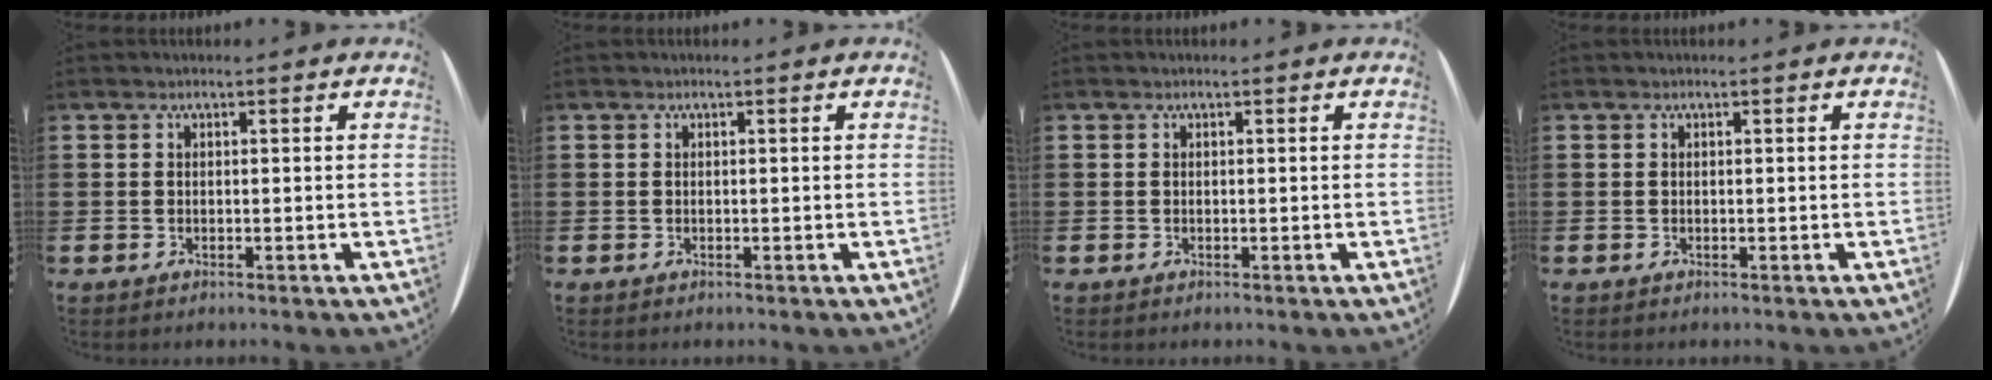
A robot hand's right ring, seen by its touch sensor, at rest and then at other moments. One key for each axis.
{"total": 0.0}
{"total": 0.0}
{"total": 0.0}